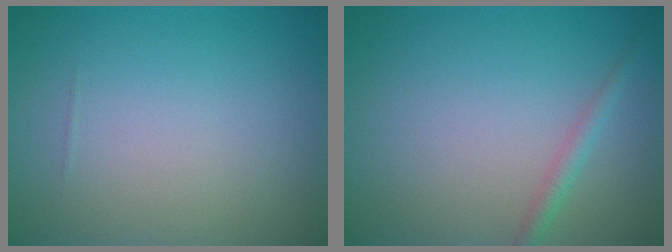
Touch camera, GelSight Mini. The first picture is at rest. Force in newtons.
{"total": 1.4, "press": 1.4, "slide": 0.0}